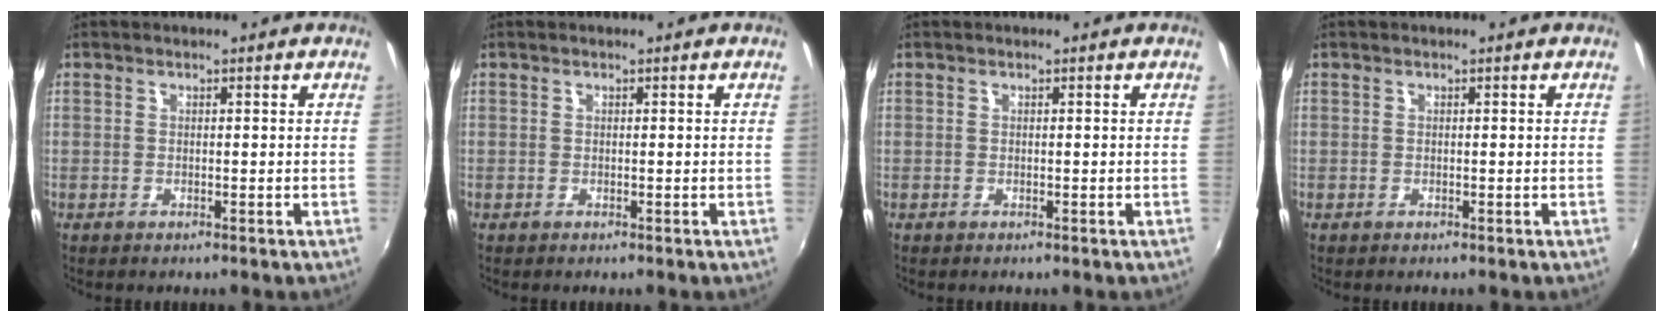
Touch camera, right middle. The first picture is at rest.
{"total": 0.0}
{"total": 0.0}
{"total": 0.0}